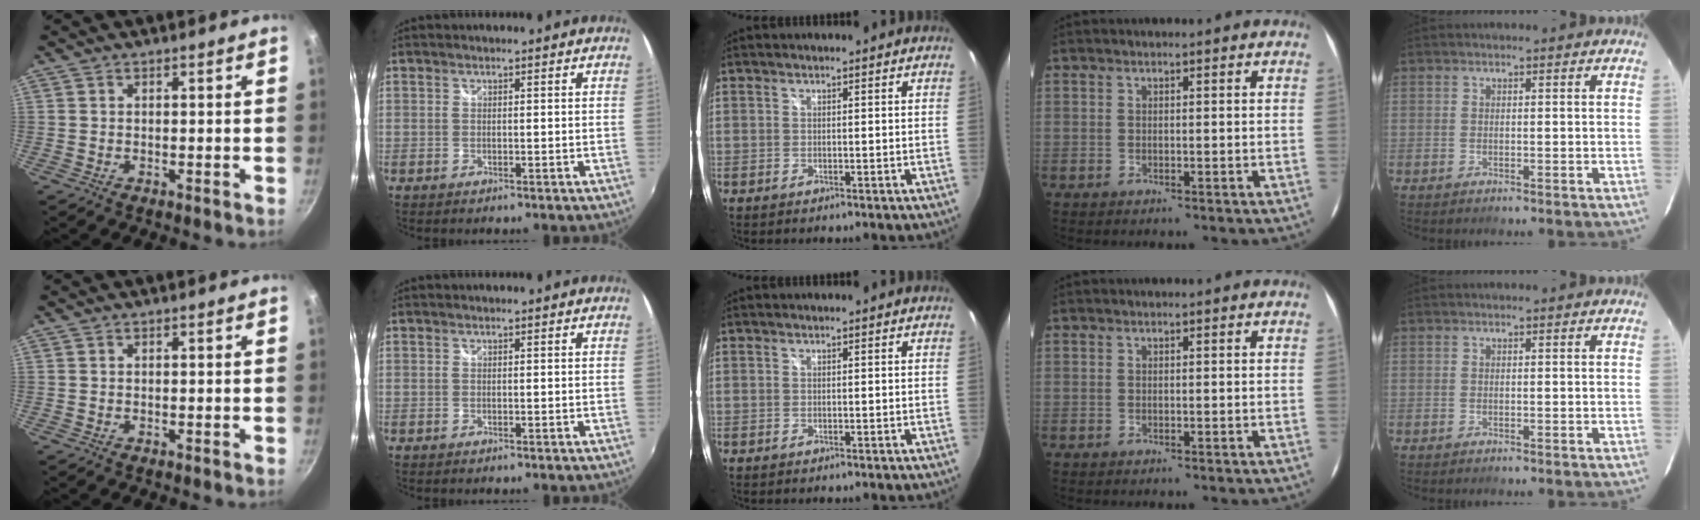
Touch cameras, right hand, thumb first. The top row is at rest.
{}